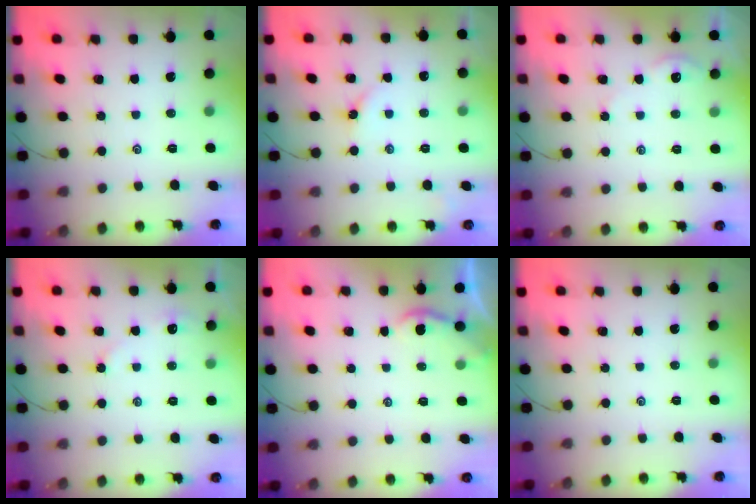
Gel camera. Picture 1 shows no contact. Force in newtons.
{"total": 2.3, "press": 2.3, "slide": 0.4}
{"total": 1.7, "press": 1.7, "slide": 0.3}
{"total": 2.9, "press": 2.9, "slide": 0.5}
{"total": 1.6, "press": 1.6, "slide": 0.2}
{"total": 0.0}